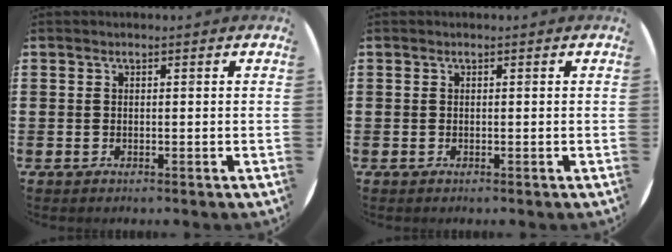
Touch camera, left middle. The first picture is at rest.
{"total": 0.0}